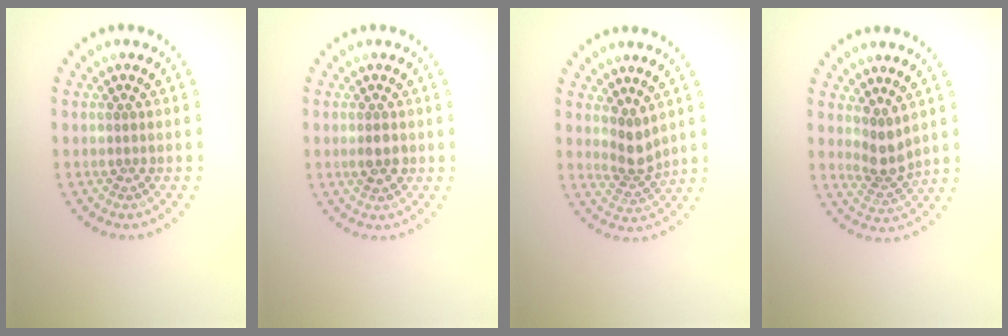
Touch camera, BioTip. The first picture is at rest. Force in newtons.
{"total": 1.6, "press": 1.5, "slide": 0.3}
{"total": 2.4, "press": 1.8, "slide": 1.6}
{"total": 2.5, "press": 1.9, "slide": 1.6}